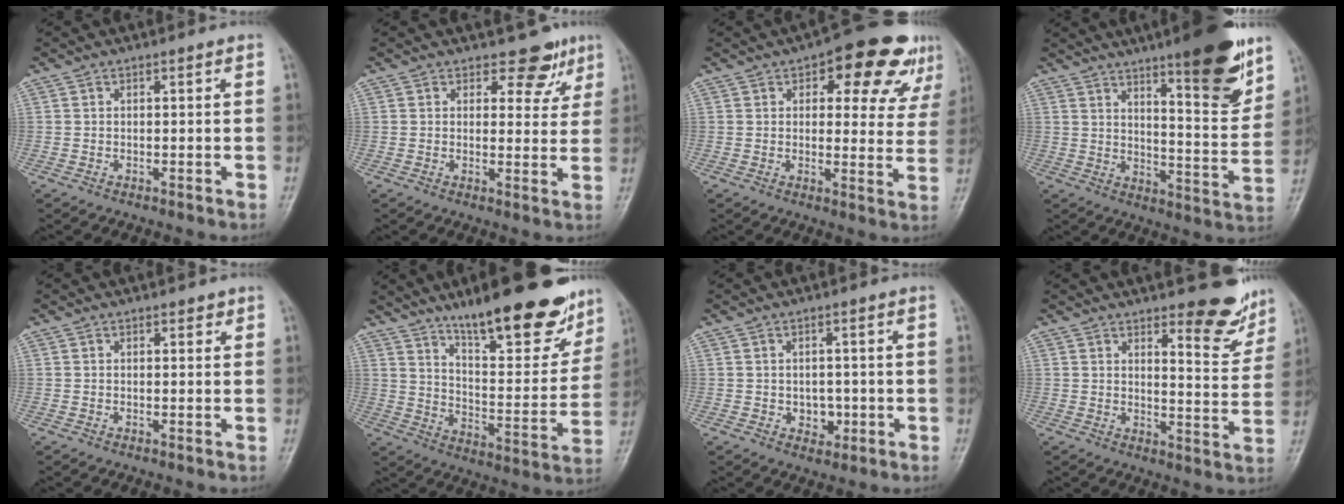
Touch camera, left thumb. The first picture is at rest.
{"total": 5.4, "force": [3.9, 3.3, 1.8], "torque": [0.010, -0.024, 0.042]}
{"total": 15.3, "force": [7.9, 7.2, 11.1], "torque": [-0.086, -0.016, 0.095]}
{"total": 16.3, "force": [10.5, 3.3, 12.0], "torque": [-0.140, -0.069, 0.160]}
{"total": 1.2, "force": [0.8, 0.7, 0.6], "torque": [0.000, -0.003, 0.007]}
{"total": 23.2, "force": [16.3, 6.7, 15.0], "torque": [-0.174, -0.083, 0.251]}
{"total": 3.3, "force": [-0.4, 2.7, 1.8], "torque": [-0.007, 0.002, -0.001]}
{"total": 10.5, "force": [7.4, 3.3, 6.6], "torque": [-0.048, -0.055, 0.103]}